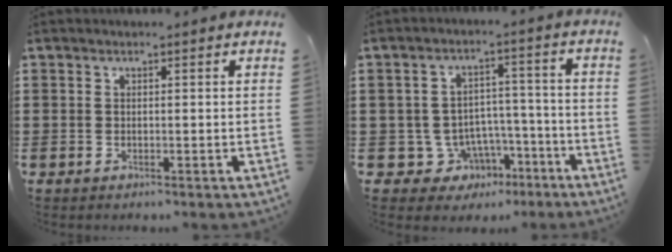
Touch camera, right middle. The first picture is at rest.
{"total": 6.3, "force": [-3.5, 5.1, 1.2], "torque": [-0.038, 0.017, -0.056]}